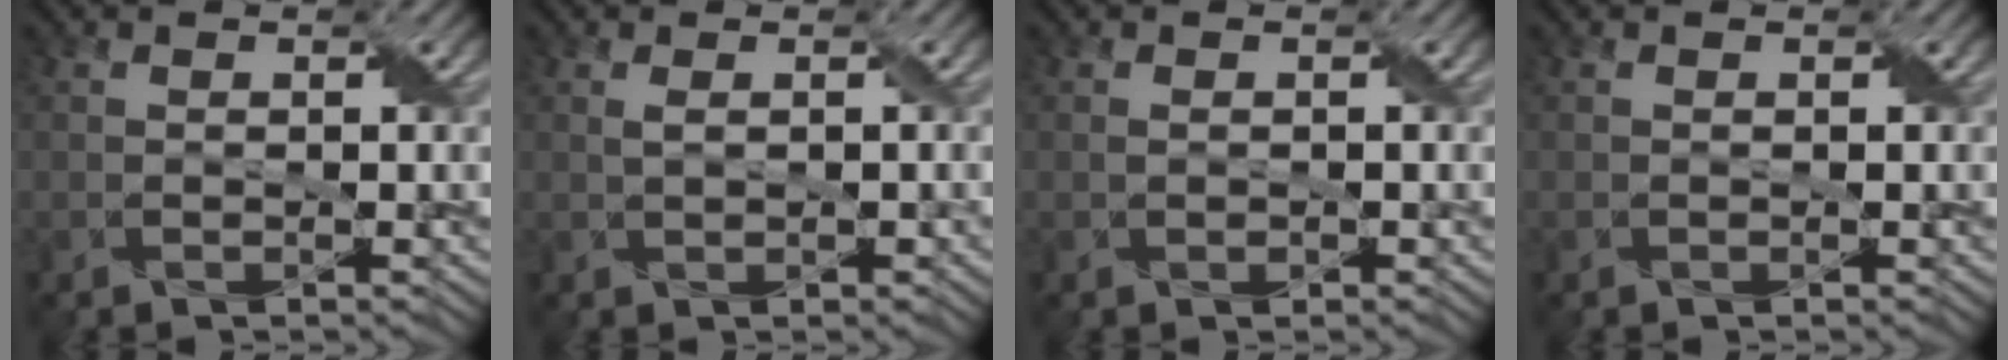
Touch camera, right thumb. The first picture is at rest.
{"total": 1.1, "force": [0.3, 0.5, 1.0], "torque": [-0.027, 0.003, 0.008]}
{"total": 0.8, "force": [-0.1, 0.6, 0.6], "torque": [-0.014, 0.000, 0.001]}
{"total": 0.0}